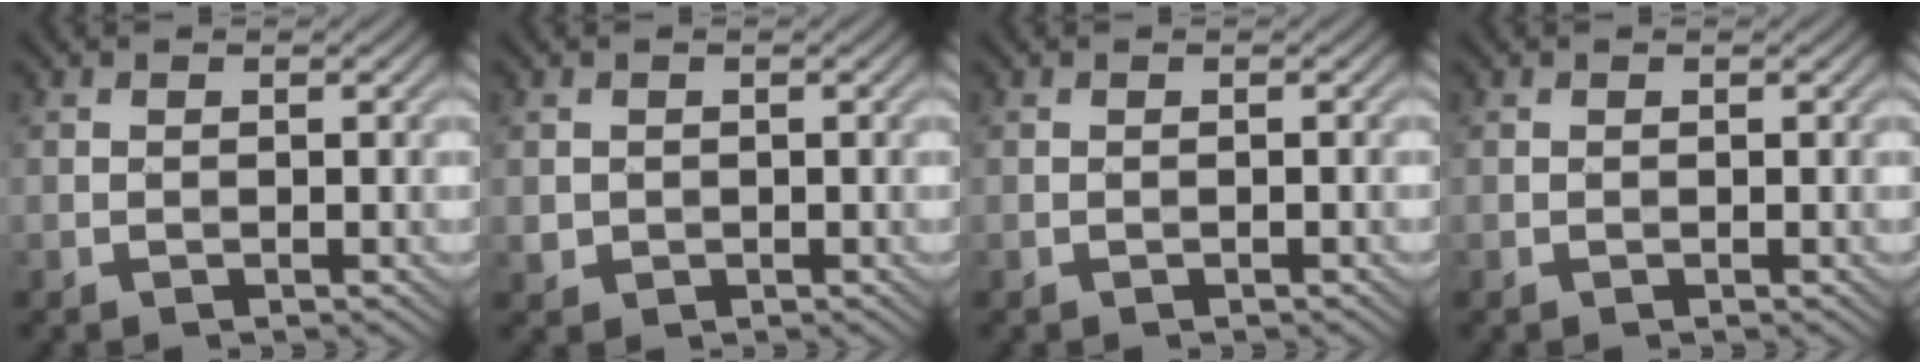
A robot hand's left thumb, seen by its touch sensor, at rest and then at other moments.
{"total": 1.1, "force": [0.1, 1.1, 0.2], "torque": [-0.008, -0.007, 0.003]}
{"total": 0.0}
{"total": 0.0}